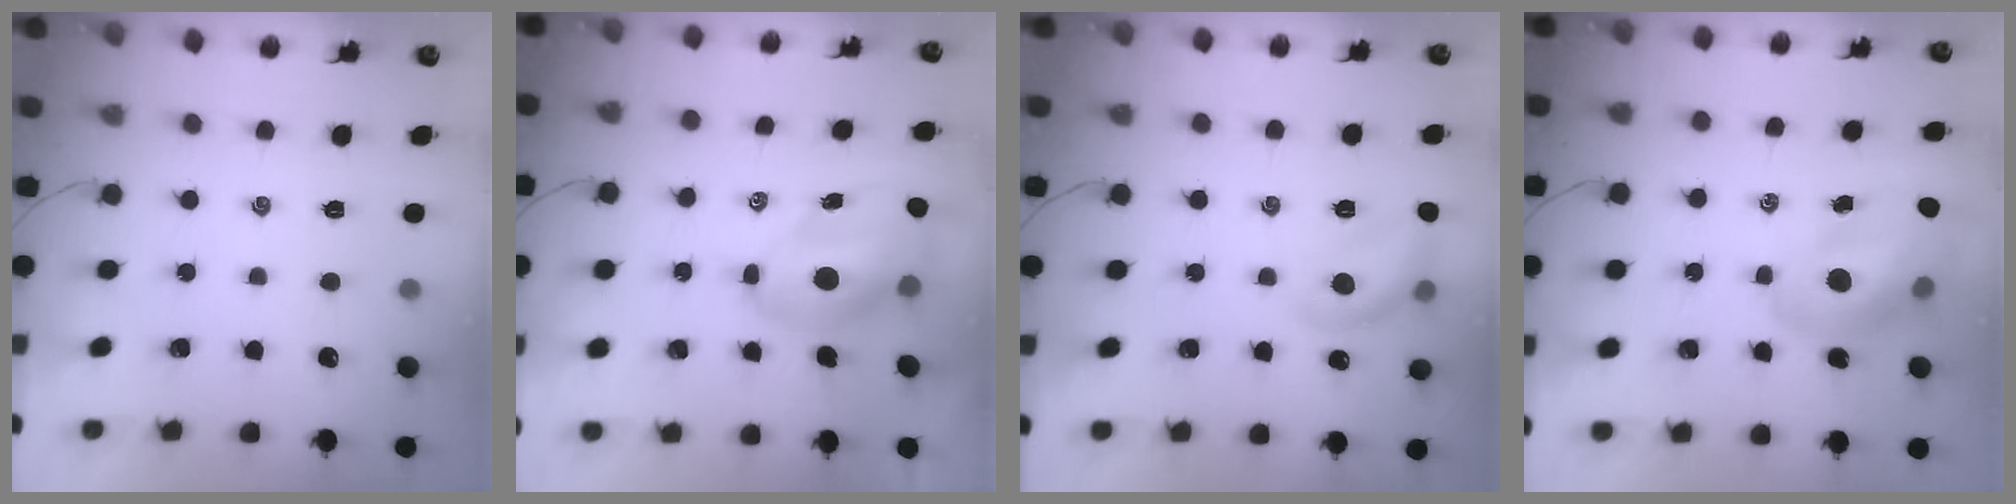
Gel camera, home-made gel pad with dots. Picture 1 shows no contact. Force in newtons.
{"total": 10.2, "press": 9.7, "slide": 3.1}
{"total": 11.5, "press": 11.4, "slide": 0.7}
{"total": 14.0, "press": 13.5, "slide": 3.6}